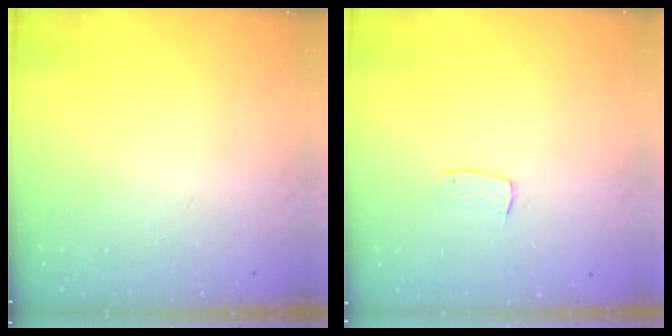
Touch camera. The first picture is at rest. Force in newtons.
{"total": 5.2, "press": 5.2, "slide": 0.3}